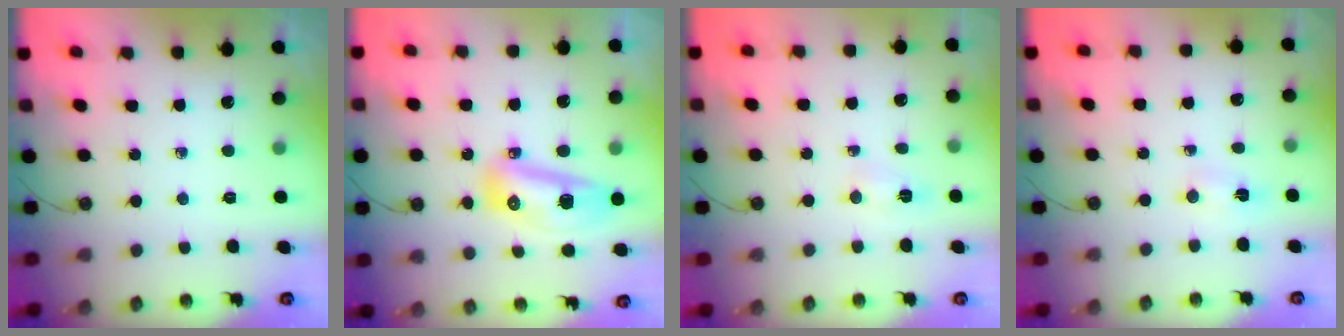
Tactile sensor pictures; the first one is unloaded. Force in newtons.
{"total": 11.9, "press": 11.9, "slide": 1.4}
{"total": 3.0, "press": 3.0, "slide": 0.4}
{"total": 2.1, "press": 1.6, "slide": 1.3}